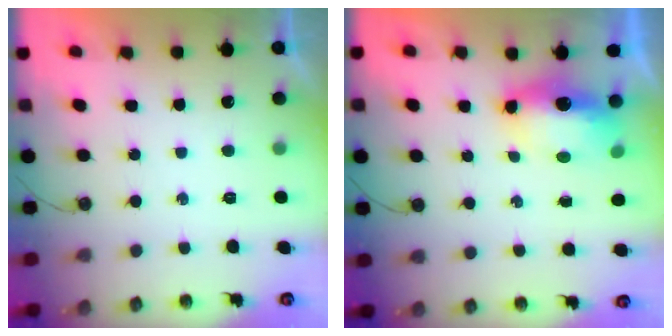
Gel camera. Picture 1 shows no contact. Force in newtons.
{"total": 8.2, "press": 8.1, "slide": 0.9}